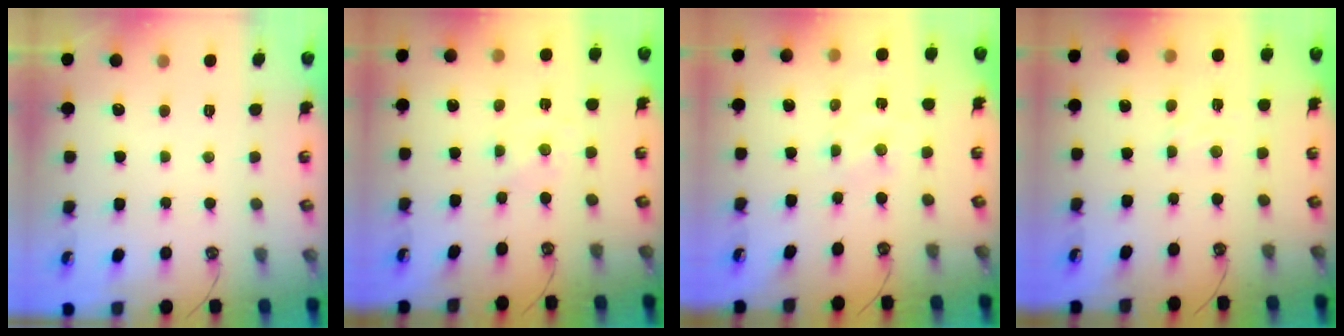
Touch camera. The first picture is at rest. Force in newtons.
{"total": 0.0}
{"total": 1.0, "press": 0.9, "slide": 0.2}
{"total": 2.4, "press": 2.4, "slide": 0.4}